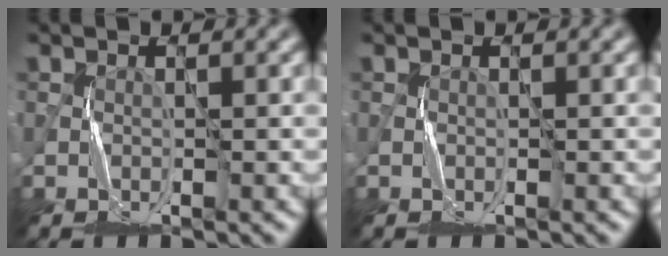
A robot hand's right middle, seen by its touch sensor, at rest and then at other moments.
{"total": 0.0}